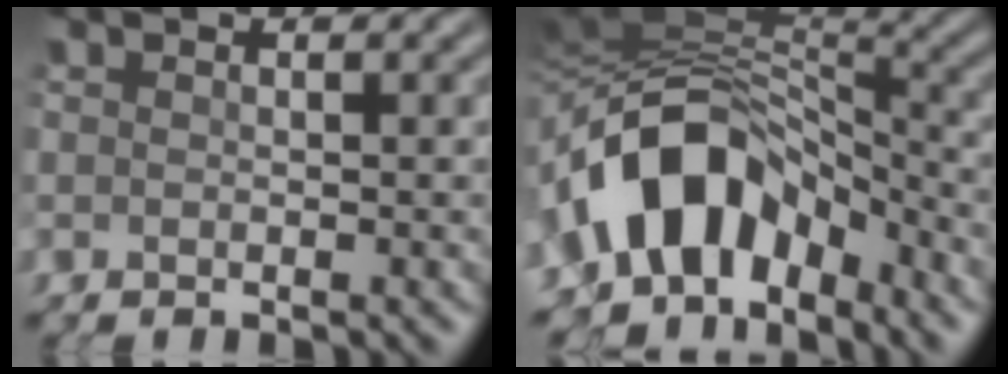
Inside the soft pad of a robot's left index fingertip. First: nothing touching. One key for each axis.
{"total": 10.1, "fx": -3.6, "fy": 6.2, "fz": 7.2, "tx": -0.120, "ty": 0.018, "tz": -0.065}